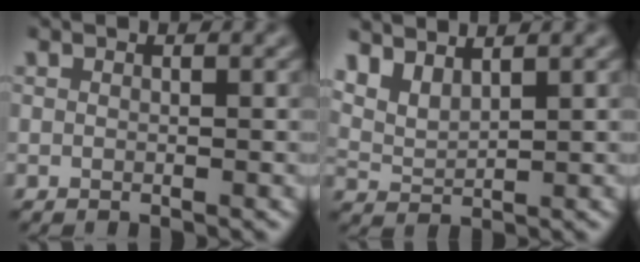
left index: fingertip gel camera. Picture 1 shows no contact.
{"total": 3.2, "force": [2.6, 0.9, 1.6], "torque": [-0.040, 0.009, 0.052]}